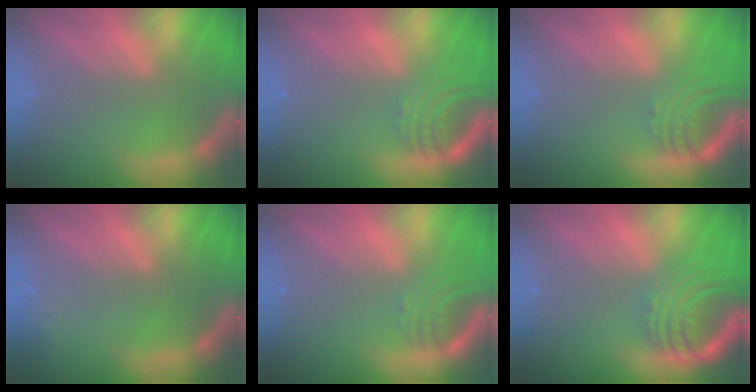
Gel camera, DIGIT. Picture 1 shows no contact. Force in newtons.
{"total": 4.5}
{"total": 4.5}
{"total": 0.9}
{"total": 3.0}
{"total": 7.6}